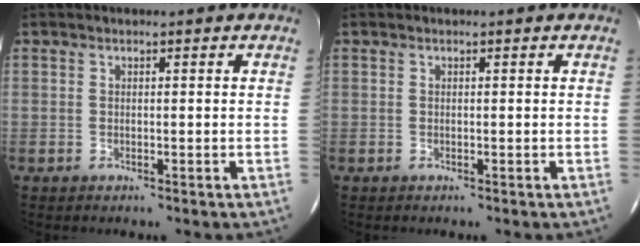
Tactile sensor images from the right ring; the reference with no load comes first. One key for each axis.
{"total": 0.0}